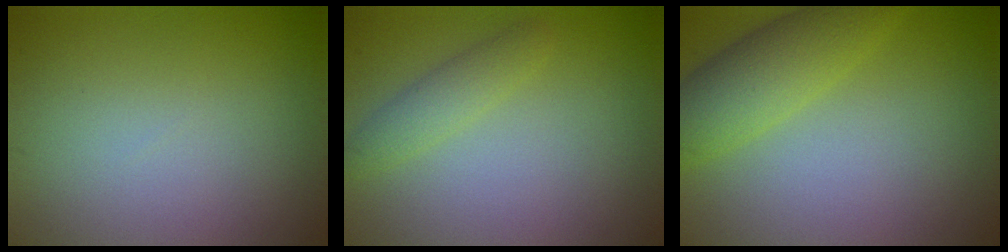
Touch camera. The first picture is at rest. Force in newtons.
{"total": 1.9, "press": 1.9, "slide": 0.1}
{"total": 4.4, "press": 4.4, "slide": 0.2}